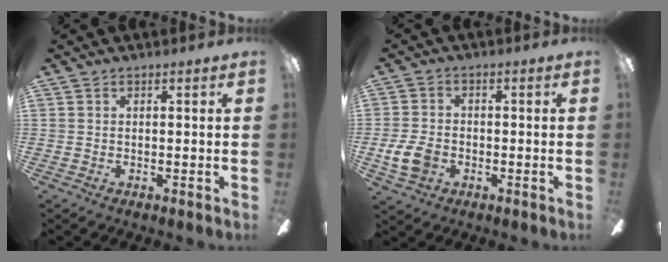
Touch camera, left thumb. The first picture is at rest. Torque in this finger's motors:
{"motor_torque": [-0.64, 0.84, 0.06, -0.07, 0.04]}